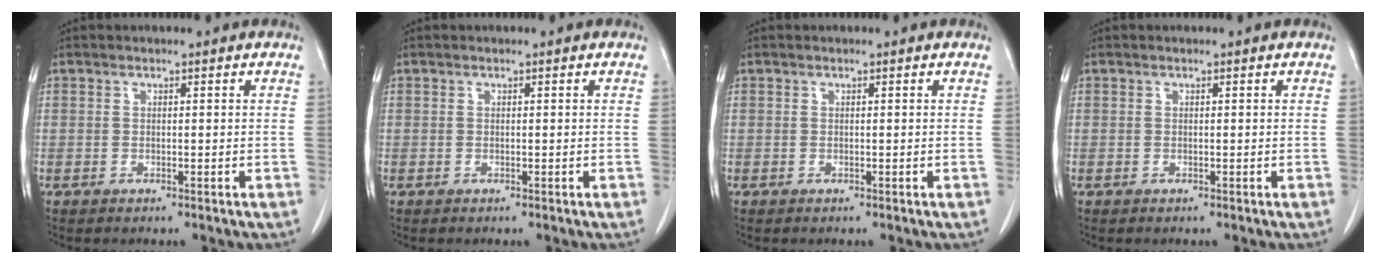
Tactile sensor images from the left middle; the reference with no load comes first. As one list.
[{"total": 0.0}, {"total": 0.0}, {"total": 0.0}]